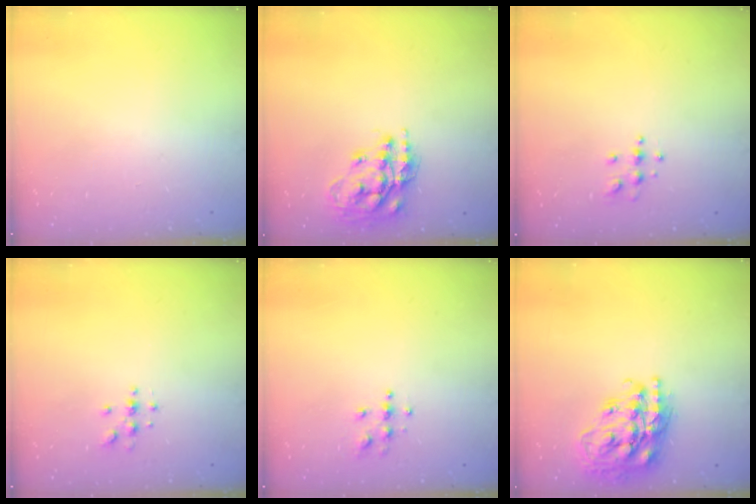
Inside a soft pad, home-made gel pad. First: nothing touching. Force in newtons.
{"total": 15.4, "press": 15.3, "slide": 1.1}
{"total": 4.6, "press": 4.5, "slide": 0.6}
{"total": 3.0, "press": 3.0, "slide": 0.4}
{"total": 3.8, "press": 3.8, "slide": 0.5}
{"total": 20.5, "press": 20.5, "slide": 1.6}